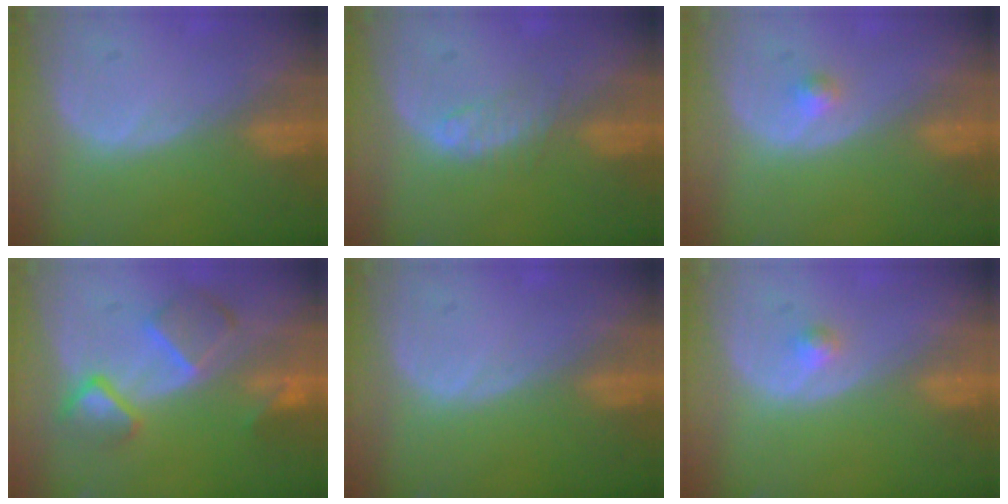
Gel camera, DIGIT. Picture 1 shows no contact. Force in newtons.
{"total": 2.3, "press": 2.3, "slide": 0.2}
{"total": 1.3, "press": 1.1, "slide": 0.7}
{"total": 7.6, "press": 6.7, "slide": 3.6}
{"total": 0.0}
{"total": 1.3, "press": 1.1, "slide": 0.7}